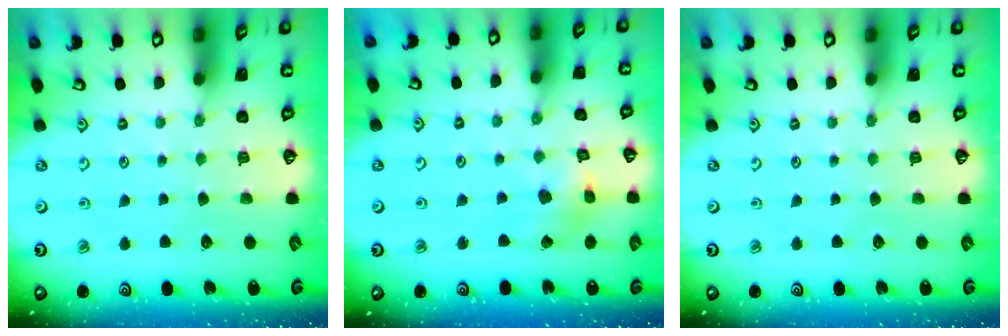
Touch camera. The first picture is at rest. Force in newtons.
{"total": 6.3, "press": 6.3, "slide": 0.7}
{"total": 0.0}